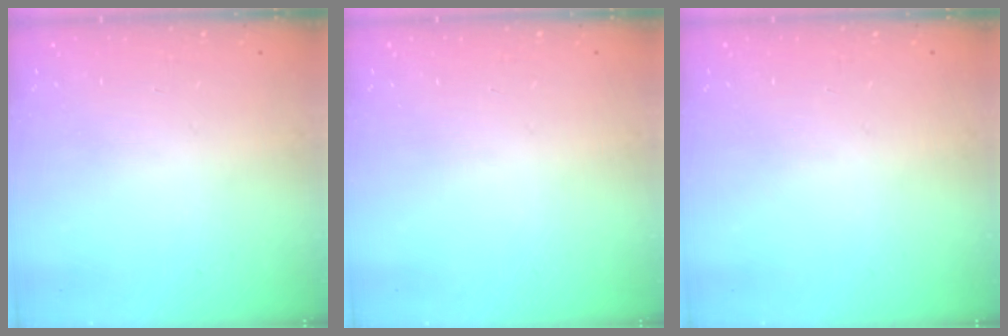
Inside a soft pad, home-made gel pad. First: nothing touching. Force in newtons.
{"total": 0.0}
{"total": 0.0}